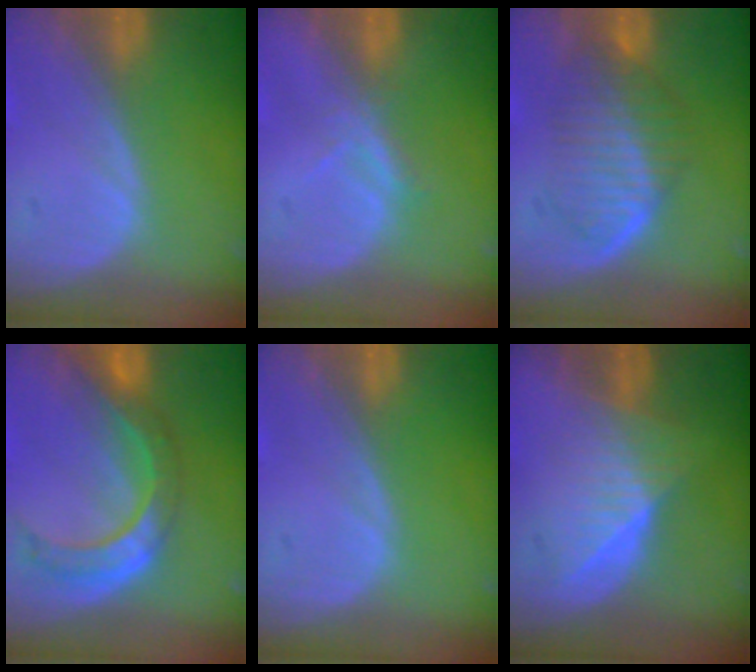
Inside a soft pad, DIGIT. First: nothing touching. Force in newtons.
{"total": 2.1, "press": 1.9, "slide": 0.9}
{"total": 6.3, "press": 6.2, "slide": 1.1}
{"total": 7.8, "press": 7.2, "slide": 3.0}
{"total": 0.0}
{"total": 6.4, "press": 6.1, "slide": 2.2}